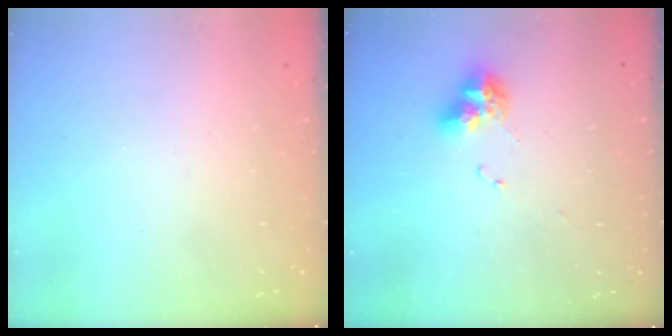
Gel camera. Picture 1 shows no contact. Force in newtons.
{"total": 9.0, "press": 8.9, "slide": 0.9}